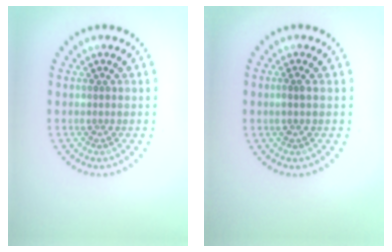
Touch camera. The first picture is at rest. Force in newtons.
{"total": 0.6, "press": 0.4, "slide": 0.5}